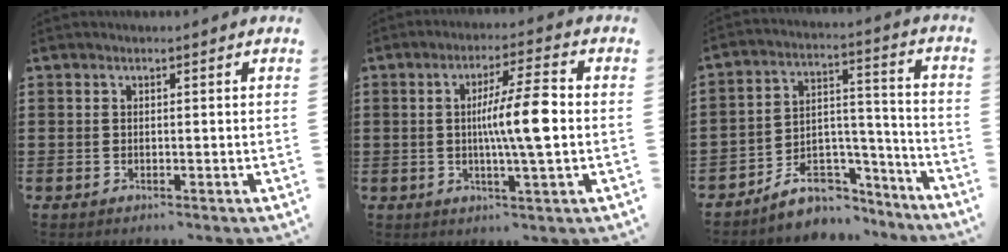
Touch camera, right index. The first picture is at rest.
{"total": 8.6, "force": [0.0, 0.6, 8.6], "torque": [-0.145, -0.002, -0.009]}
{"total": 8.4, "force": [-6.5, 4.8, 2.3], "torque": [-0.039, 0.025, -0.116]}